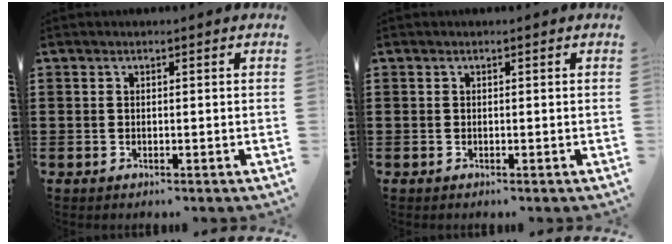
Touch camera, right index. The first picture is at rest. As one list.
[{"total": 0.0}]